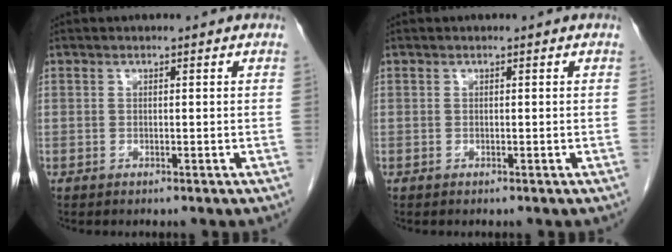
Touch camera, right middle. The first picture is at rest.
{"total": 0.0}